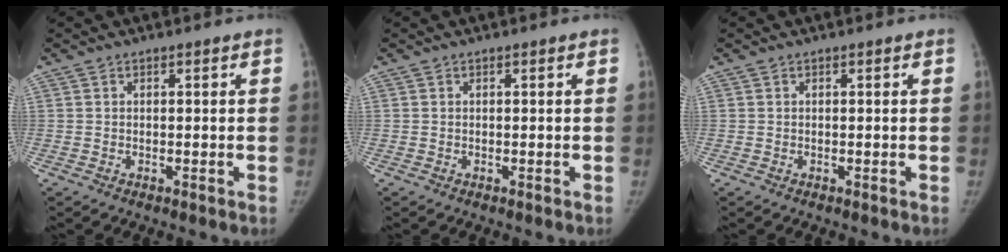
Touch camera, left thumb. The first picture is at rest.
{"total": 0.0}
{"total": 0.0}